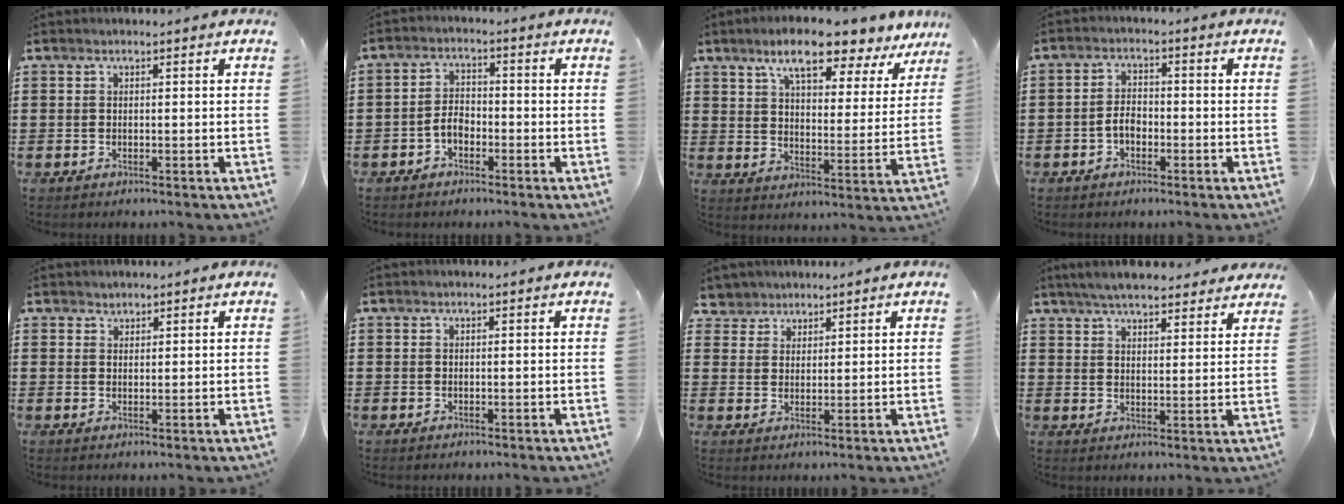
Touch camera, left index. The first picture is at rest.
{"total": 3.2, "force": [-1.7, 1.8, 2.0], "torque": [-0.053, 0.003, -0.039]}
{"total": 9.8, "force": [7.9, 1.8, 5.5], "torque": [-0.112, -0.032, 0.133]}
{"total": 3.0, "force": [-1.2, 1.7, 2.0], "torque": [-0.055, 0.000, -0.030]}
{"total": 1.3, "force": [1.2, 0.5, -0.1], "torque": [0.000, 0.002, 0.024]}
{"total": 0.0}
{"total": 3.5, "force": [2.9, 1.9, -0.2], "torque": [-0.013, 0.004, 0.055]}
{"total": 5.7, "force": [5.3, 0.8, 1.9], "torque": [-0.053, -0.012, 0.097]}